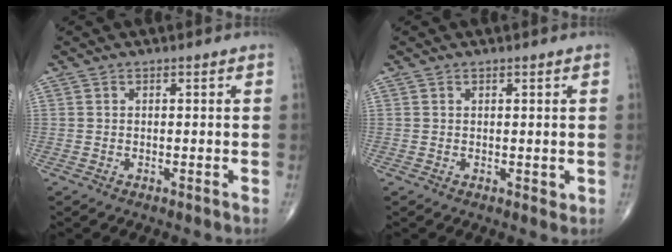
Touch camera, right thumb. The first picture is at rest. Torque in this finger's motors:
{"motor_torque": [0.00, 0.23, -0.11, -0.09, -0.02]}